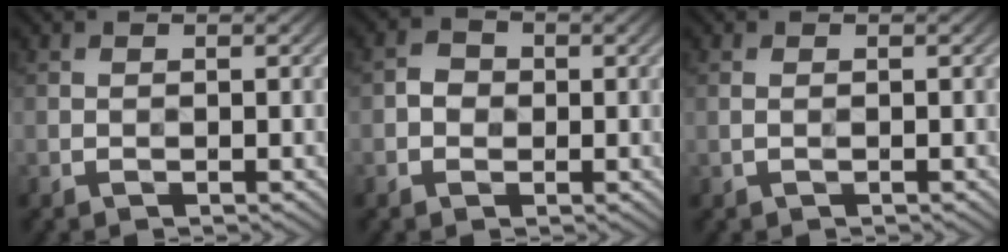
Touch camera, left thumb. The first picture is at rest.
{"total": 2.0, "force": [-0.3, 1.8, 0.9], "torque": [-0.017, -0.001, -0.012]}
{"total": 0.5, "force": [0.0, 0.1, 0.5], "torque": [-0.013, 0.000, -0.002]}